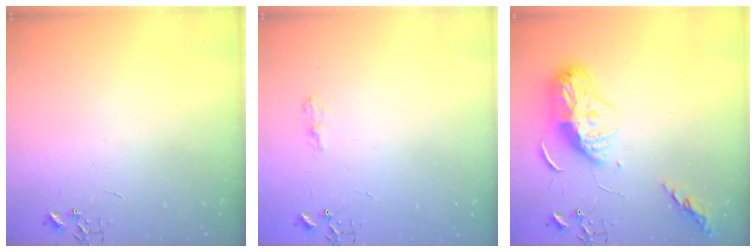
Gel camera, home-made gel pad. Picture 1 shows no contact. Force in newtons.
{"total": 6.1, "press": 6.1, "slide": 0.6}
{"total": 15.2, "press": 15.2, "slide": 1.3}